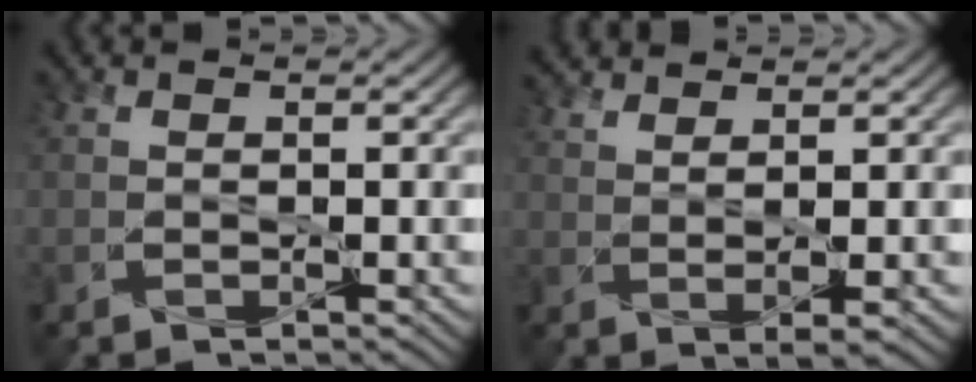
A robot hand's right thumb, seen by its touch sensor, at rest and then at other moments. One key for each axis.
{"total": 3.7, "fx": 2.2, "fy": 0.6, "fz": 2.9, "tx": -0.060, "ty": 0.001, "tz": 0.047}